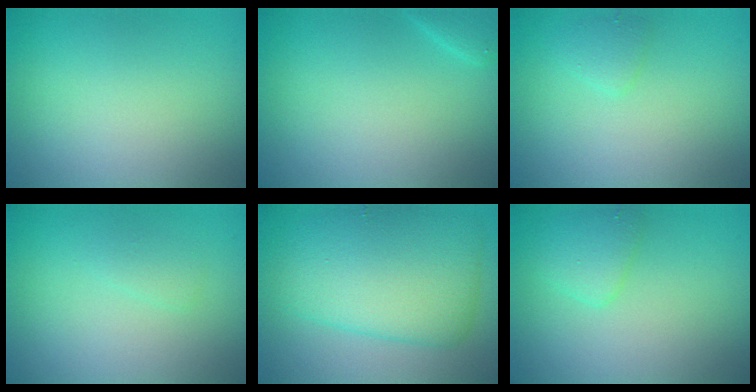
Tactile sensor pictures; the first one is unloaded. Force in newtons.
{"total": 1.2, "press": 1.2, "slide": 0.1}
{"total": 1.0, "press": 1.0, "slide": 0.1}
{"total": 0.9, "press": 0.9, "slide": 0.1}
{"total": 8.0, "press": 8.0, "slide": 0.1}
{"total": 1.8, "press": 1.8, "slide": 0.2}